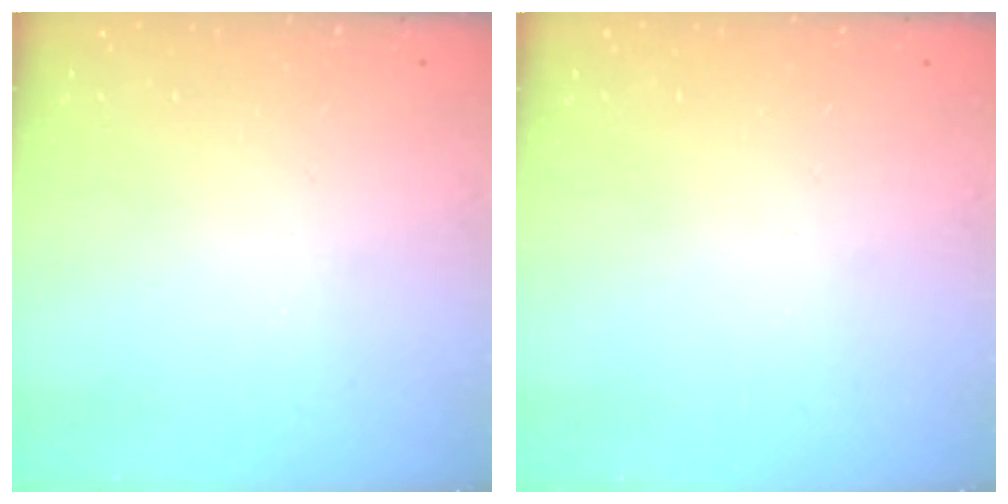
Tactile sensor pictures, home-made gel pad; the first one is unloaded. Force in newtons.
{"total": 0.0}